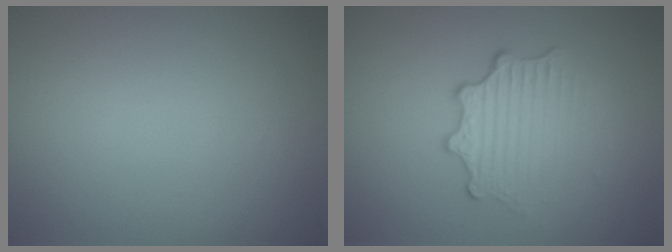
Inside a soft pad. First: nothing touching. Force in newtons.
{"total": 3.3, "press": 2.5, "slide": 2.2}